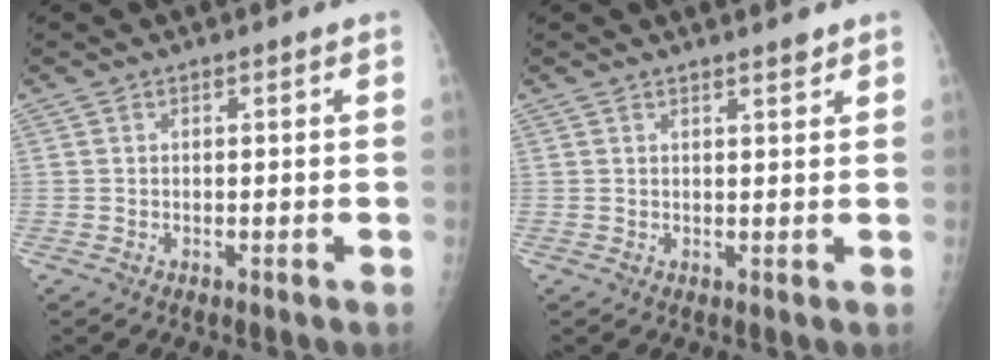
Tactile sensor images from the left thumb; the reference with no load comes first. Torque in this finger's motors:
{"motor_torque": [-0.05, 0.08, 0.03, 0.01, 0.02]}